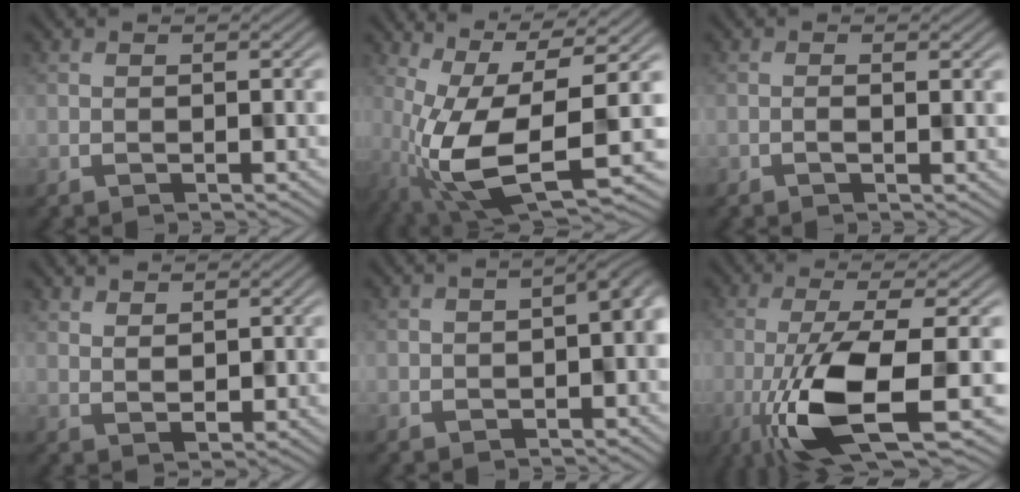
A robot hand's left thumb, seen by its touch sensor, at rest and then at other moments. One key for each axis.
{"total": 11.2, "fx": -1.3, "fy": 2.9, "fz": 10.7, "tx": -0.226, "ty": -0.022, "tz": -0.012}
{"total": 0.7, "fx": 0.7, "fy": -0.1, "fz": 0.1, "tx": 0.005, "ty": 0.002, "tz": 0.001}
{"total": 2.8, "fx": 2.8, "fy": 0.3, "fz": 0.4, "tx": -0.011, "ty": -0.003, "tz": 0.052}
{"total": 4.8, "fx": -0.8, "fy": 2.6, "fz": 3.9, "tx": -0.050, "ty": -0.016, "tz": -0.007}
{"total": 10.3, "fx": -2.2, "fy": 2.7, "fz": 9.7, "tx": -0.189, "ty": -0.021, "tz": -0.045}